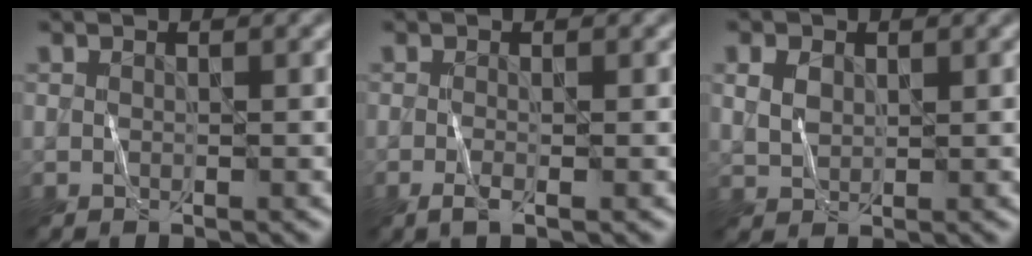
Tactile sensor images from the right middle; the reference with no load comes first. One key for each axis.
{"total": 1.4, "fx": -0.5, "fy": 0.3, "fz": 1.3, "tx": -0.025, "ty": -0.004, "tz": -0.012}
{"total": 2.1, "fx": 0.8, "fy": 1.5, "fz": 1.2, "tx": -0.031, "ty": 0.003, "tz": 0.018}